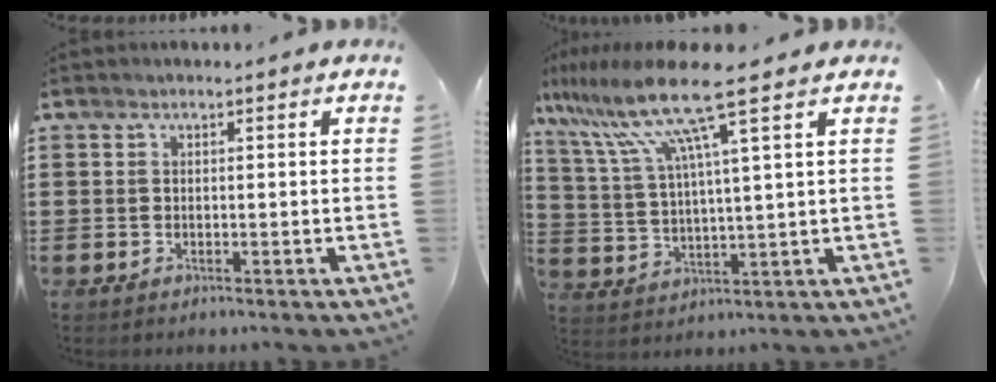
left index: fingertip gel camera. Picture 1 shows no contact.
{"total": 12.4, "force": [7.7, 0.3, 9.7], "torque": [-0.226, -0.033, 0.121]}